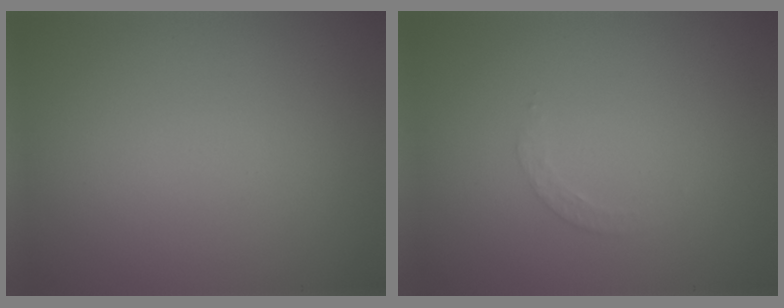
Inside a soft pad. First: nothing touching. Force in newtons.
{"total": 1.1, "press": 1.1, "slide": 0.3}